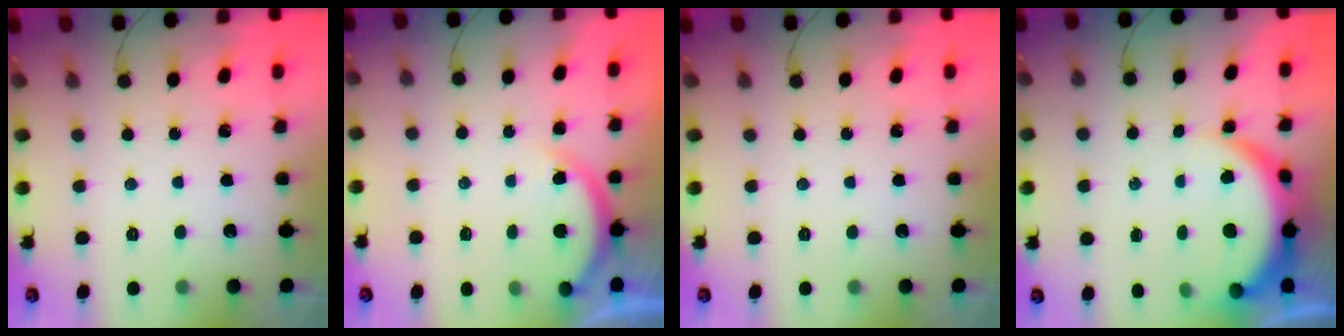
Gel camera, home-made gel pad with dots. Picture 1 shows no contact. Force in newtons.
{"total": 5.1, "press": 5.1, "slide": 0.7}
{"total": 0.0}
{"total": 5.8, "press": 5.8, "slide": 0.8}